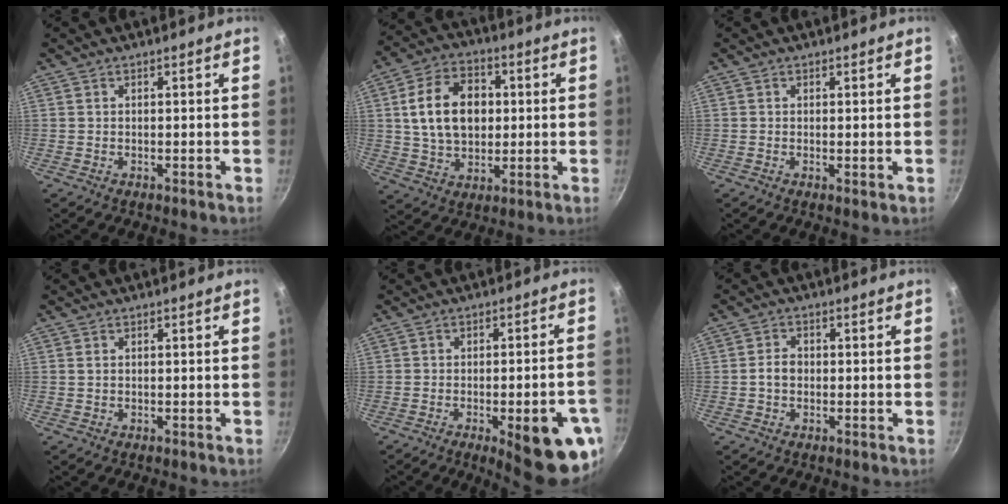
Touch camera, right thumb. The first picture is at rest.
{"total": 14.8, "force": [2.0, 10.3, 10.4], "torque": [-0.155, 0.009, 0.032]}
{"total": 0.7, "force": [0.1, 0.1, 0.6], "torque": [-0.010, -0.007, -0.002]}
{"total": 0.8, "force": [0.2, 0.6, 0.5], "torque": [-0.009, 0.002, 0.003]}
{"total": 15.9, "force": [-6.0, 4.6, 14.0], "torque": [-0.143, 0.016, -0.071]}
{"total": 3.0, "force": [-0.4, 2.3, 1.9], "torque": [-0.025, 0.012, -0.009]}